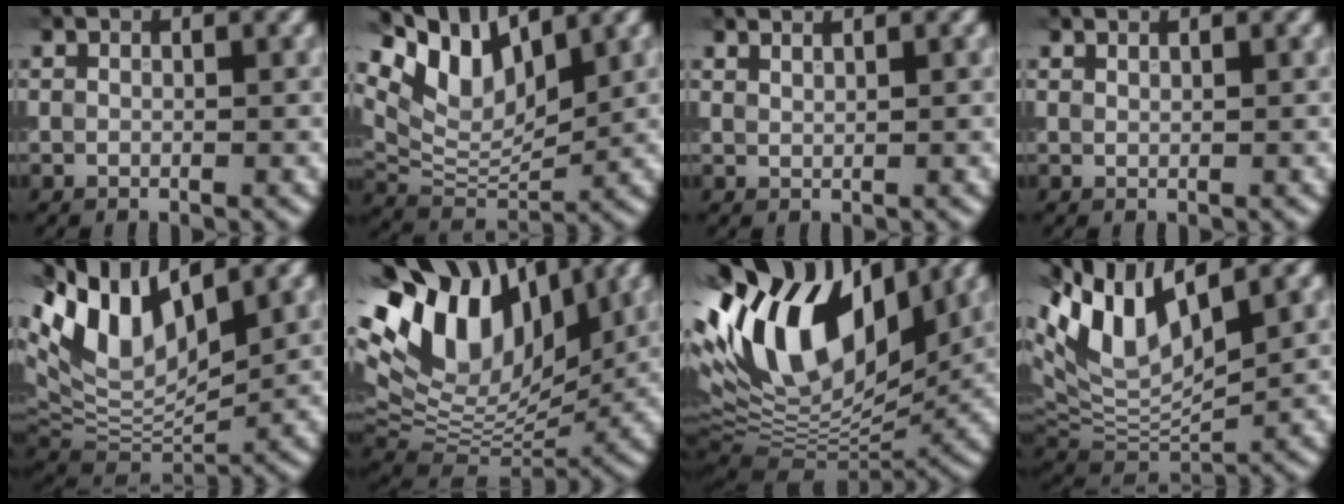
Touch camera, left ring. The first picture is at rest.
{"total": 8.1, "force": [5.2, 3.6, 5.1], "torque": [-0.095, 0.005, 0.095]}
{"total": 1.2, "force": [1.1, 0.2, 0.4], "torque": [0.000, -0.001, 0.014]}
{"total": 0.6, "force": [0.6, 0.0, 0.1], "torque": [0.001, -0.003, 0.009]}
{"total": 10.9, "force": [4.7, 5.5, 8.1], "torque": [-0.178, 0.007, 0.089]}
{"total": 14.0, "force": [6.5, 7.9, 9.5], "torque": [-0.192, 0.039, 0.110]}
{"total": 15.9, "force": [5.7, 8.3, 12.3], "torque": [-0.235, 0.033, 0.092]}
{"total": 10.1, "force": [4.6, 4.4, 7.9], "torque": [-0.176, 0.012, 0.085]}